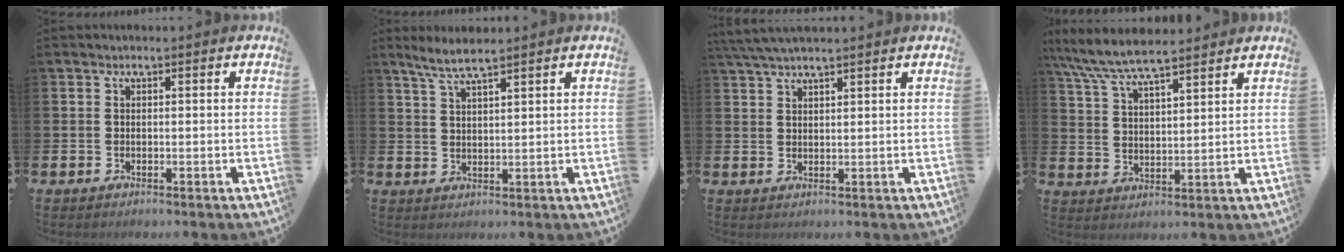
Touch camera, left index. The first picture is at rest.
{"total": 4.4, "force": [3.8, 0.2, 2.1], "torque": [-0.057, -0.004, 0.069]}
{"total": 3.8, "force": [3.4, 0.4, 1.8], "torque": [-0.048, -0.001, 0.065]}
{"total": 7.7, "force": [7.1, 1.0, 2.7], "torque": [-0.075, -0.028, 0.128]}